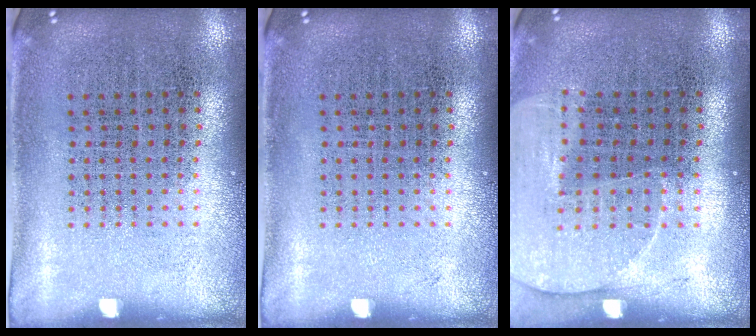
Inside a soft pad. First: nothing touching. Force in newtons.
{"total": 0.0}
{"total": 1.3, "press": 1.2, "slide": 0.4}